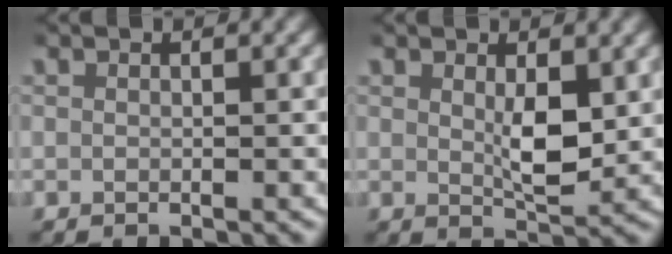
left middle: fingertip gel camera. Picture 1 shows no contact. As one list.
[{"total": 3.0, "force": [1.1, 1.2, 2.5], "torque": [-0.044, -0.020, 0.025]}]